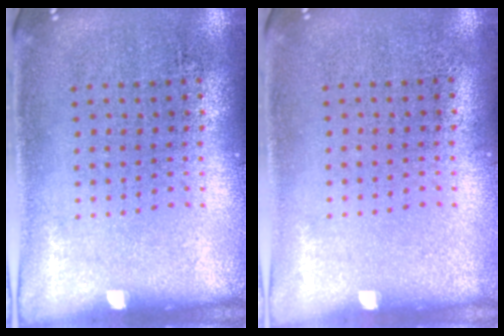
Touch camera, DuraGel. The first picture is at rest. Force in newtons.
{"total": 0.0}